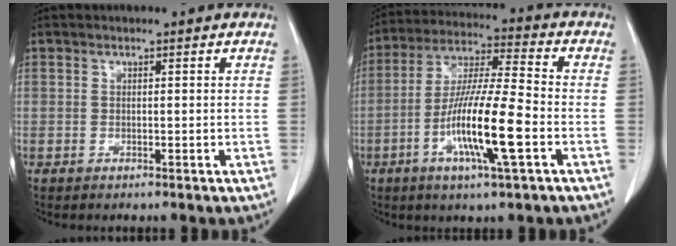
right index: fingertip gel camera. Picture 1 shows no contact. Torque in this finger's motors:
{"motor_torque": [1.31, -0.83, 0.85, 0.21]}